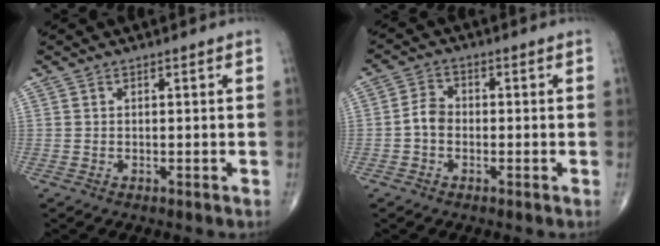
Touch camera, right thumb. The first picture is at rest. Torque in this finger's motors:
{"motor_torque": [0.04, -0.08, 0.63, 0.02, 0.00]}